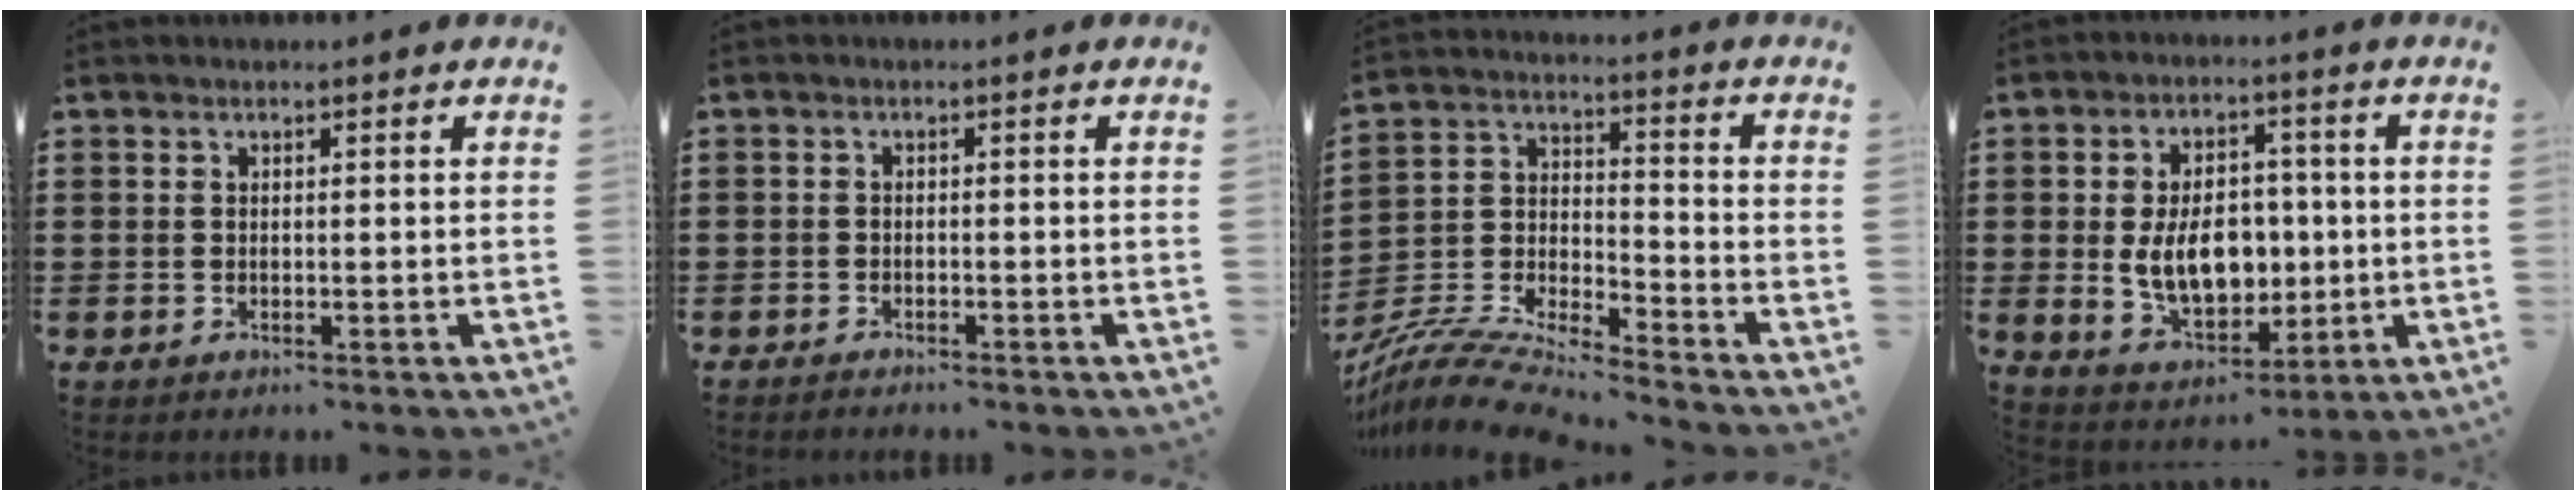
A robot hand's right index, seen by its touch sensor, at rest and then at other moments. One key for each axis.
{"total": 1.1, "fx": -1.1, "fy": 0.1, "fz": -0.1, "tx": -0.001, "ty": 0.003, "tz": -0.023}
{"total": 9.1, "fx": -8.6, "fy": 0.7, "fz": 2.9, "tx": -0.071, "ty": 0.004, "tz": -0.175}
{"total": 10.0, "fx": -0.4, "fy": 6.7, "fz": 7.4, "tx": -0.126, "ty": 0.002, "tz": -0.011}